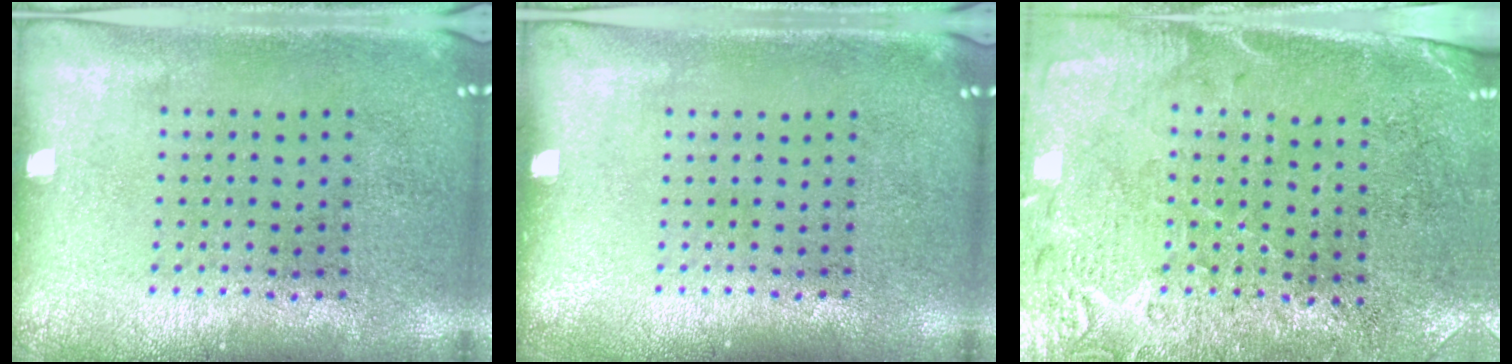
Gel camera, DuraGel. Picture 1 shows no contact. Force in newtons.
{"total": 0.0}
{"total": 2.9, "press": 2.6, "slide": 1.2}